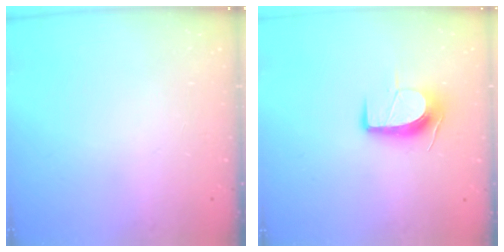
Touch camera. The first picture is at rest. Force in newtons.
{"total": 10.2, "press": 10.2, "slide": 0.8}